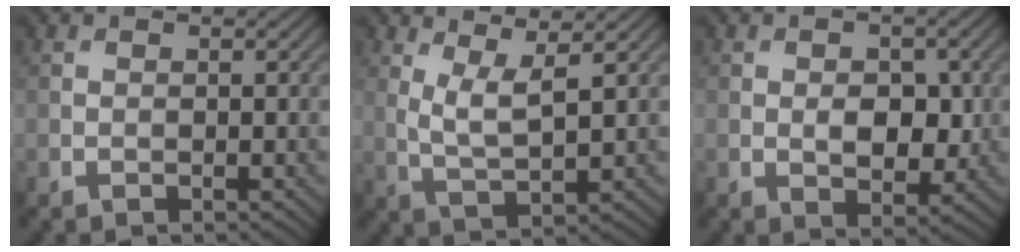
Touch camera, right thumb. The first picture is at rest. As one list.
[{"total": 4.6, "force": [2.1, 1.1, 4.0], "torque": [-0.090, -0.005, 0.048]}, {"total": 4.6, "force": [-0.1, 2.7, 3.7], "torque": [-0.060, -0.007, 0.003]}]